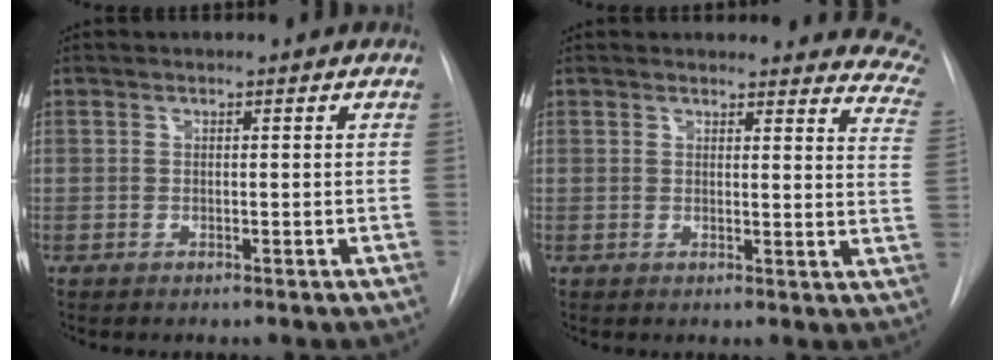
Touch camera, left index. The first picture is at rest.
{"total": 14.6, "force": [14.0, 3.1, 2.7], "torque": [0.010, -0.086, 0.111]}